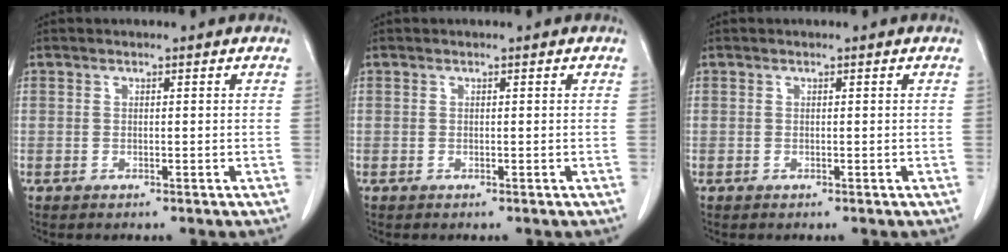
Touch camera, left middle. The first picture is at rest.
{"total": 0.0}
{"total": 0.0}